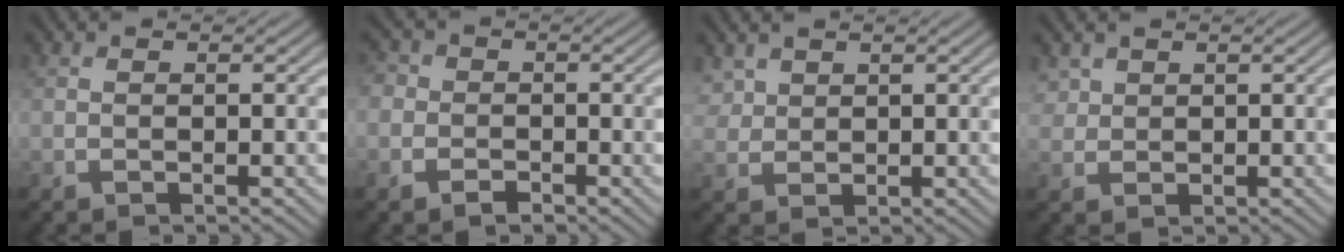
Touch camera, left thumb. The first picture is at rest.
{"total": 3.3, "force": [-0.9, 3.0, 1.1], "torque": [-0.009, 0.002, -0.042]}
{"total": 3.0, "force": [1.7, 2.0, 1.2], "torque": [-0.037, 0.002, 0.039]}
{"total": 2.5, "force": [1.3, 2.0, 0.8], "torque": [-0.026, -0.001, 0.027]}